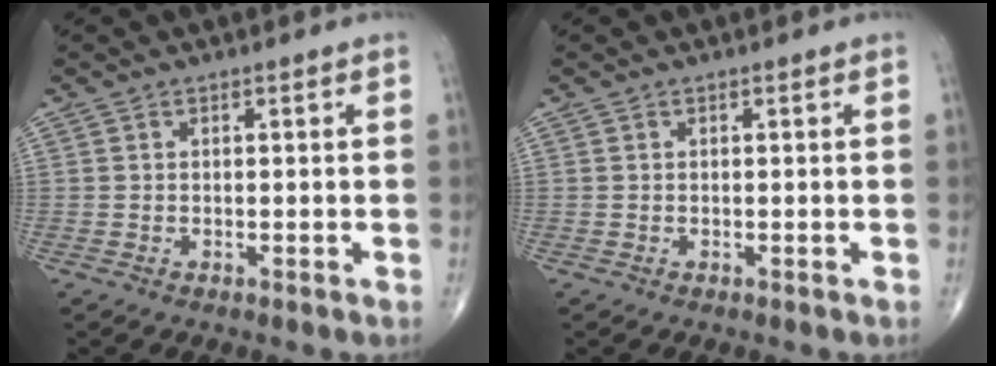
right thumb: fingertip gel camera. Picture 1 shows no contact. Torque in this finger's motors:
{"motor_torque": [0.00, 0.00, 0.01, 0.01, 0.02]}